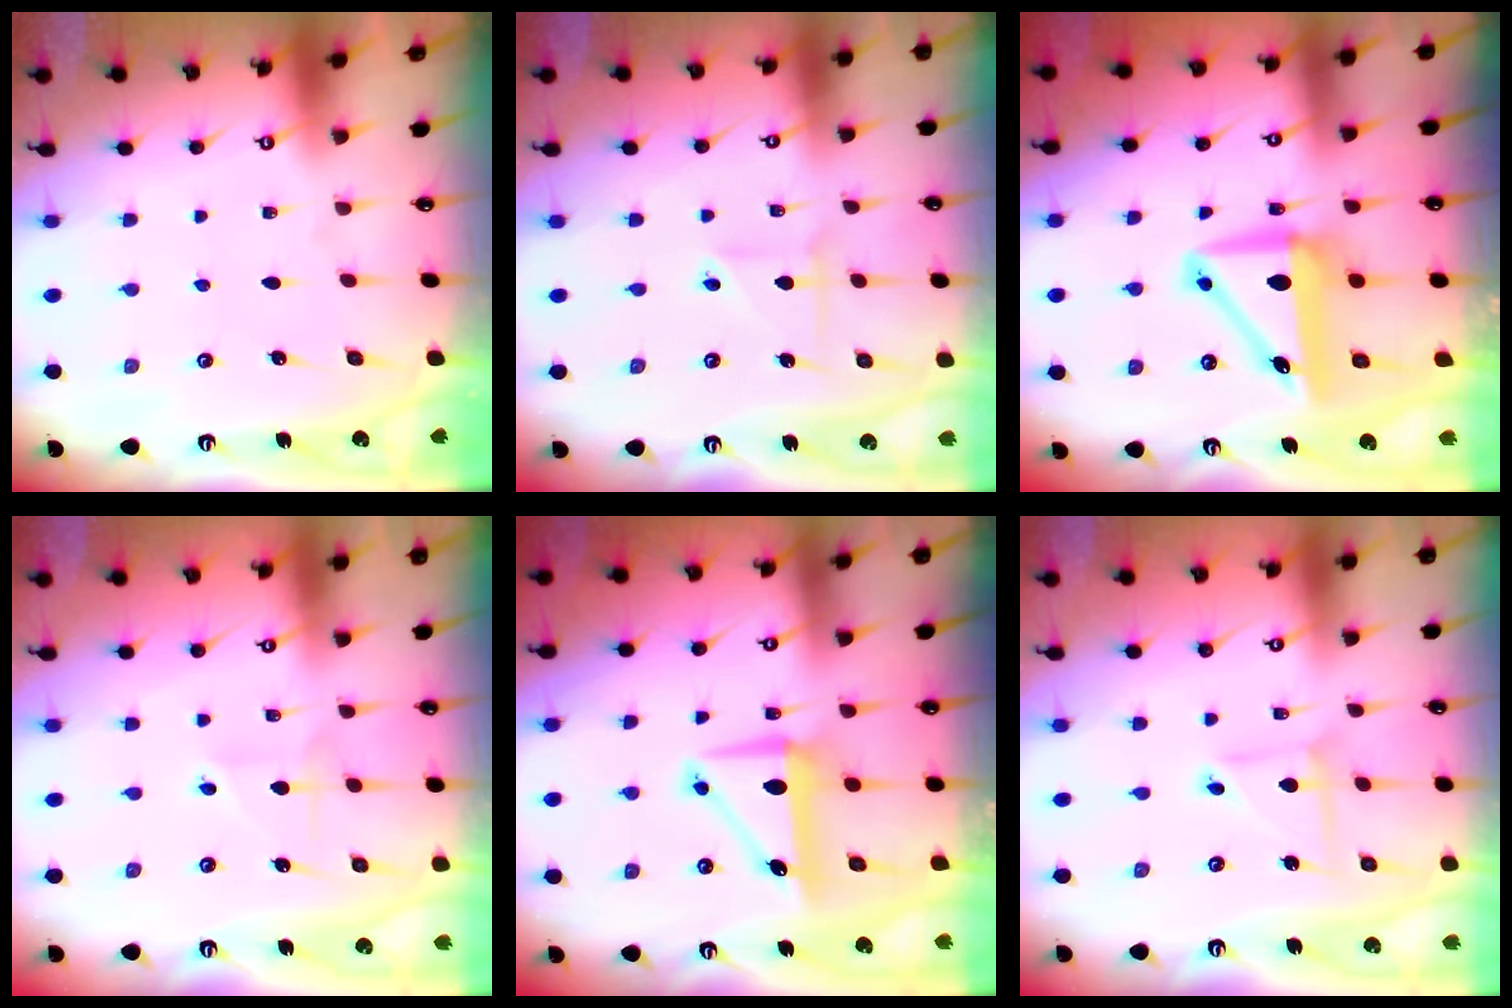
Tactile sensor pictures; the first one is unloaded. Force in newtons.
{"total": 2.8, "press": 2.7, "slide": 0.6}
{"total": 10.1, "press": 9.9, "slide": 1.9}
{"total": 4.1, "press": 4.0, "slide": 0.6}
{"total": 8.1, "press": 7.7, "slide": 2.4}
{"total": 3.1, "press": 3.0, "slide": 0.3}